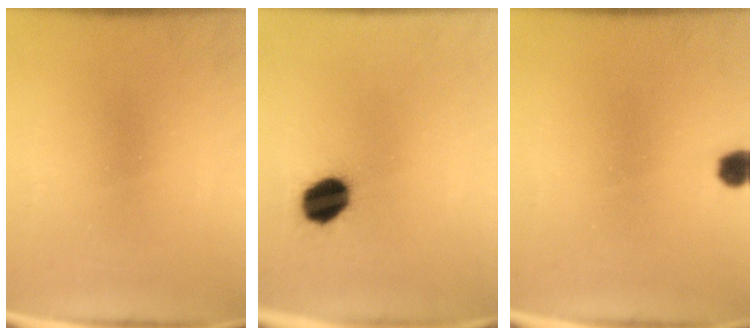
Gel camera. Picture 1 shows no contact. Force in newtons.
{"total": 8.9}
{"total": 2.6}